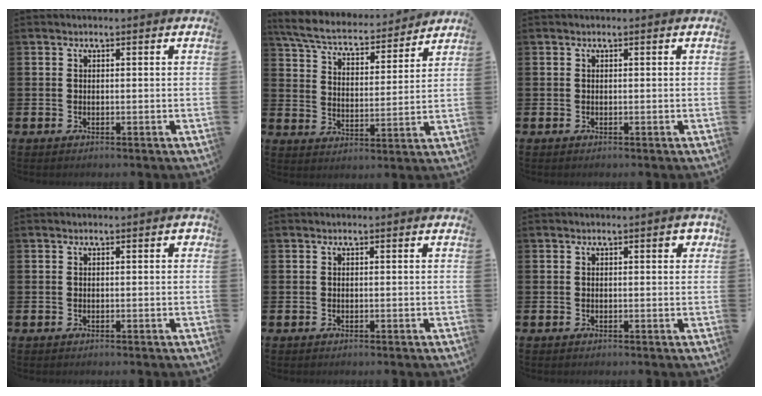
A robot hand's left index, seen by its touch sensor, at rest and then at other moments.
{"total": 6.3, "force": [5.9, 1.5, 1.9], "torque": [-0.069, -0.043, 0.098]}
{"total": 0.0}
{"total": 0.6, "force": [0.0, 0.2, 0.6], "torque": [-0.005, 0.002, -0.004]}
{"total": 0.0}
{"total": 1.5, "force": [0.5, 0.5, 1.3], "torque": [-0.012, 0.000, 0.003]}